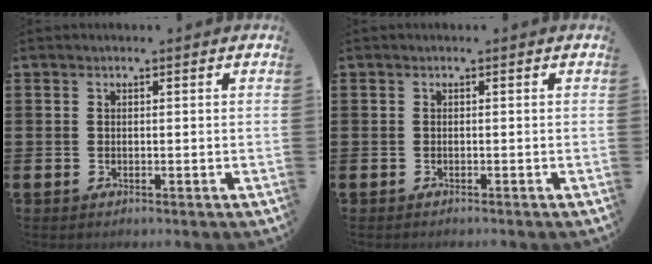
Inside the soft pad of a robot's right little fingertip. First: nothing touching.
{"total": 0.0}